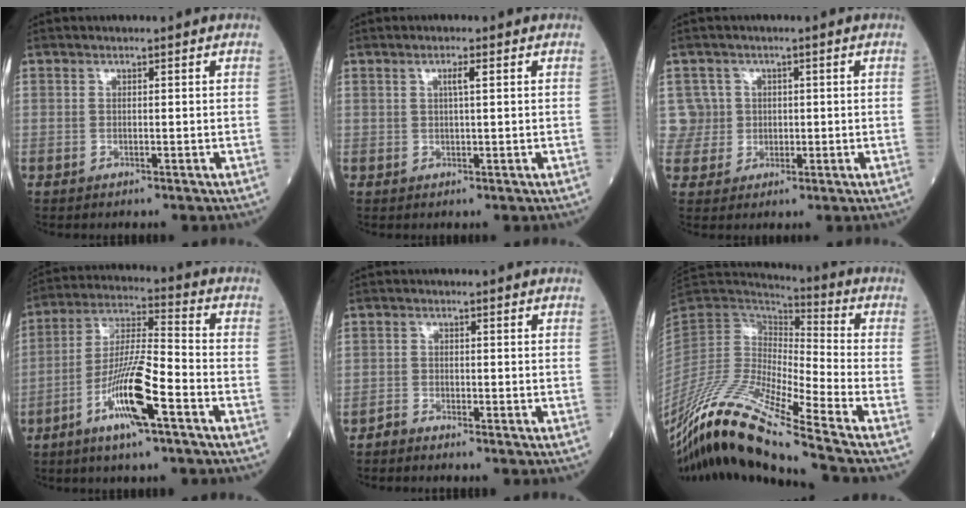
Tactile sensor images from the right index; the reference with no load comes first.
{"total": 1.8, "force": [0.8, 0.0, 1.6], "torque": [-0.024, 0.001, 0.012]}
{"total": 4.6, "force": [1.1, 4.5, -0.7], "torque": [0.034, 0.013, 0.020]}
{"total": 12.3, "force": [-5.7, 1.1, 10.8], "torque": [-0.210, -0.006, -0.108]}
{"total": 1.2, "force": [-1.2, 0.1, -0.2], "torque": [0.005, 0.000, -0.025]}
{"total": 19.3, "force": [-14.5, -0.5, 12.6], "torque": [-0.261, -0.027, -0.282]}